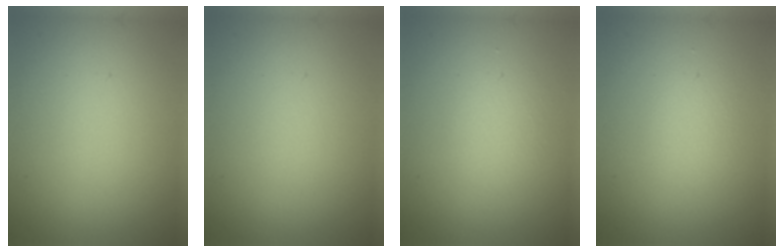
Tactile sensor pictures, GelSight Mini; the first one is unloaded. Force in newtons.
{"total": 0.0}
{"total": 1.3, "press": 1.3, "slide": 0.1}
{"total": 1.2, "press": 1.2, "slide": 0.0}